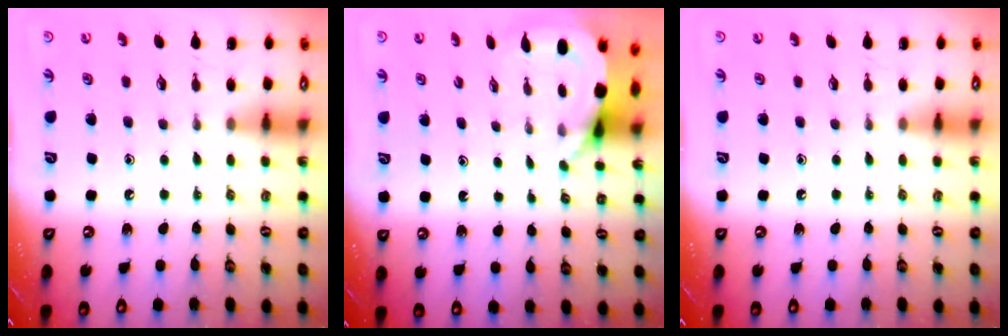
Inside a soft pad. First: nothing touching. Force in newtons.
{"total": 3.8, "press": 3.7, "slide": 0.2}
{"total": 0.0}